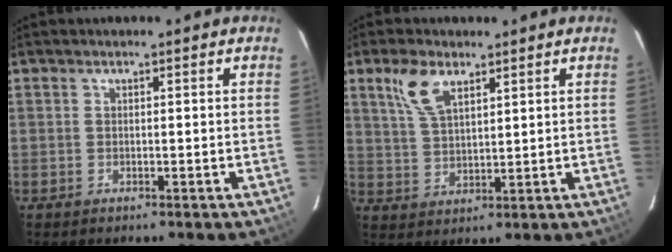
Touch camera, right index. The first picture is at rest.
{"total": 7.2, "force": [4.1, 3.4, 4.8], "torque": [-0.098, 0.011, 0.087]}